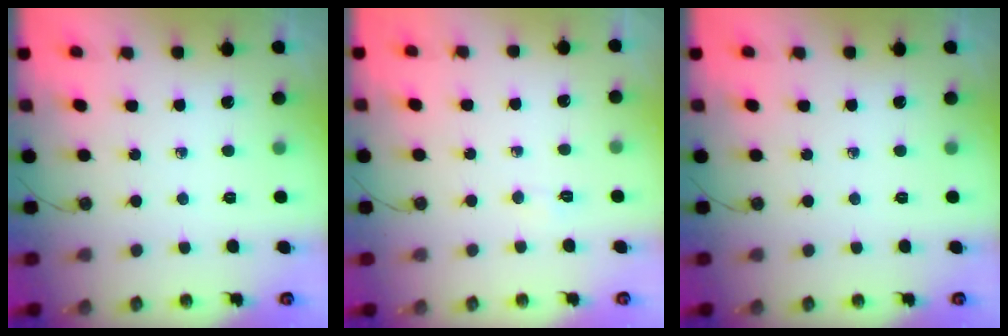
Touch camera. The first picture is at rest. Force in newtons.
{"total": 2.3, "press": 2.3, "slide": 0.3}
{"total": 0.0}